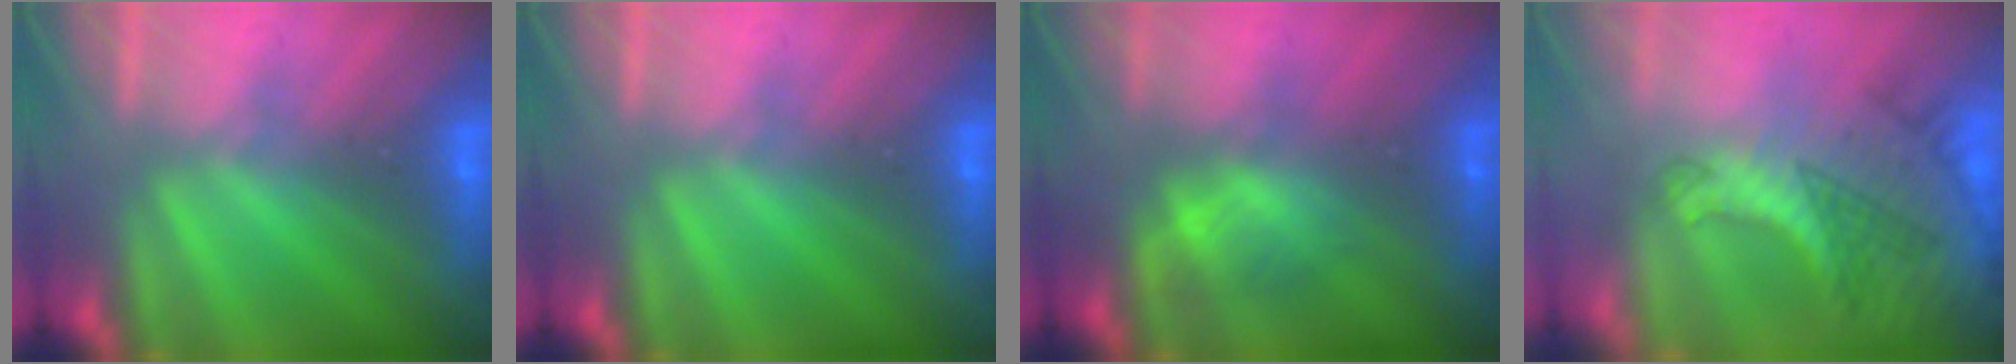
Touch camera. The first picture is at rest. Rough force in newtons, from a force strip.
{"total": 0.0}
{"total": 2.3}
{"total": 3.1}